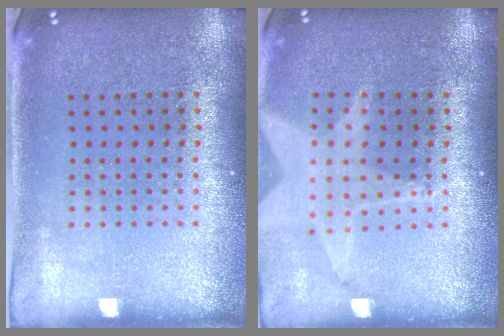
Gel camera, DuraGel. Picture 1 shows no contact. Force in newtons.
{"total": 1.4, "press": 1.4, "slide": 0.3}